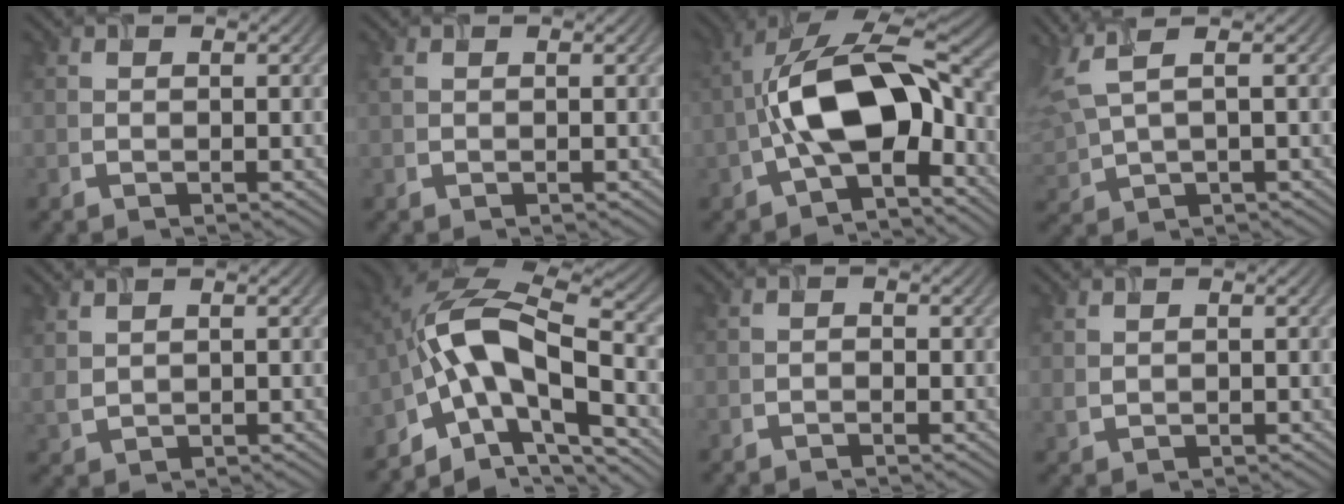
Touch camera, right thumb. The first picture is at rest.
{"total": 0.9, "force": [0.4, 0.4, 0.7], "torque": [-0.021, 0.003, 0.009]}
{"total": 13.6, "force": [-2.4, 6.6, 11.6], "torque": [-0.211, 0.012, -0.057]}
{"total": 6.8, "force": [3.4, 2.2, 5.5], "torque": [-0.160, 0.013, 0.068]}
{"total": 1.8, "force": [1.4, 0.5, 1.1], "torque": [-0.033, 0.005, 0.034]}
{"total": 13.2, "force": [-4.2, 6.3, 10.8], "torque": [-0.193, 0.004, -0.090]}
{"total": 0.6, "force": [-0.5, -0.2, -0.2], "torque": [0.004, 0.001, -0.012]}
{"total": 0.8, "force": [0.6, 0.2, 0.4], "torque": [-0.015, 0.000, 0.017]}